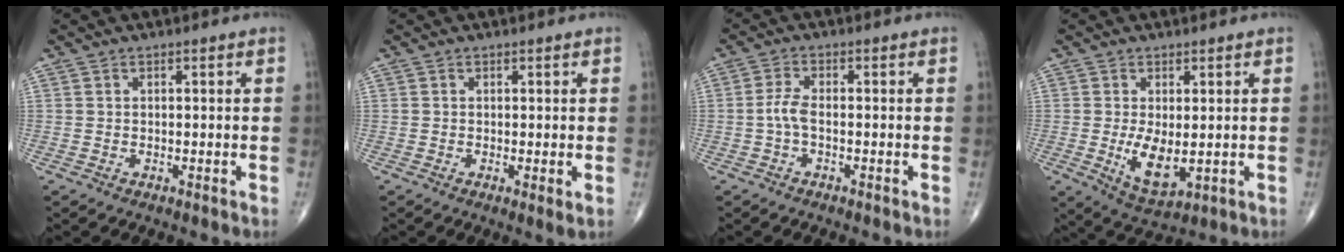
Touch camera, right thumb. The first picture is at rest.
{"total": 1.4, "force": [0.0, 0.2, 1.4], "torque": [-0.027, -0.008, -0.001]}
{"total": 2.8, "force": [-0.7, 1.0, 2.5], "torque": [-0.059, 0.004, -0.018]}
{"total": 6.9, "force": [-0.5, 3.2, 6.1], "torque": [-0.102, -0.021, 0.006]}